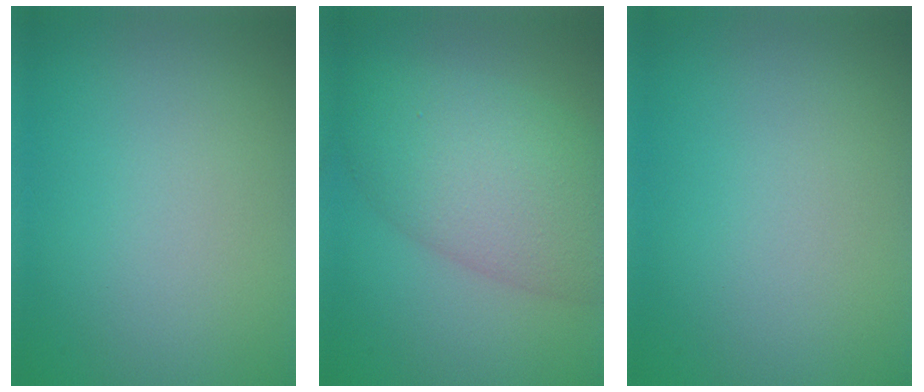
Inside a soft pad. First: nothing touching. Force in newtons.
{"total": 8.4, "press": 8.4, "slide": 0.2}
{"total": 0.0}